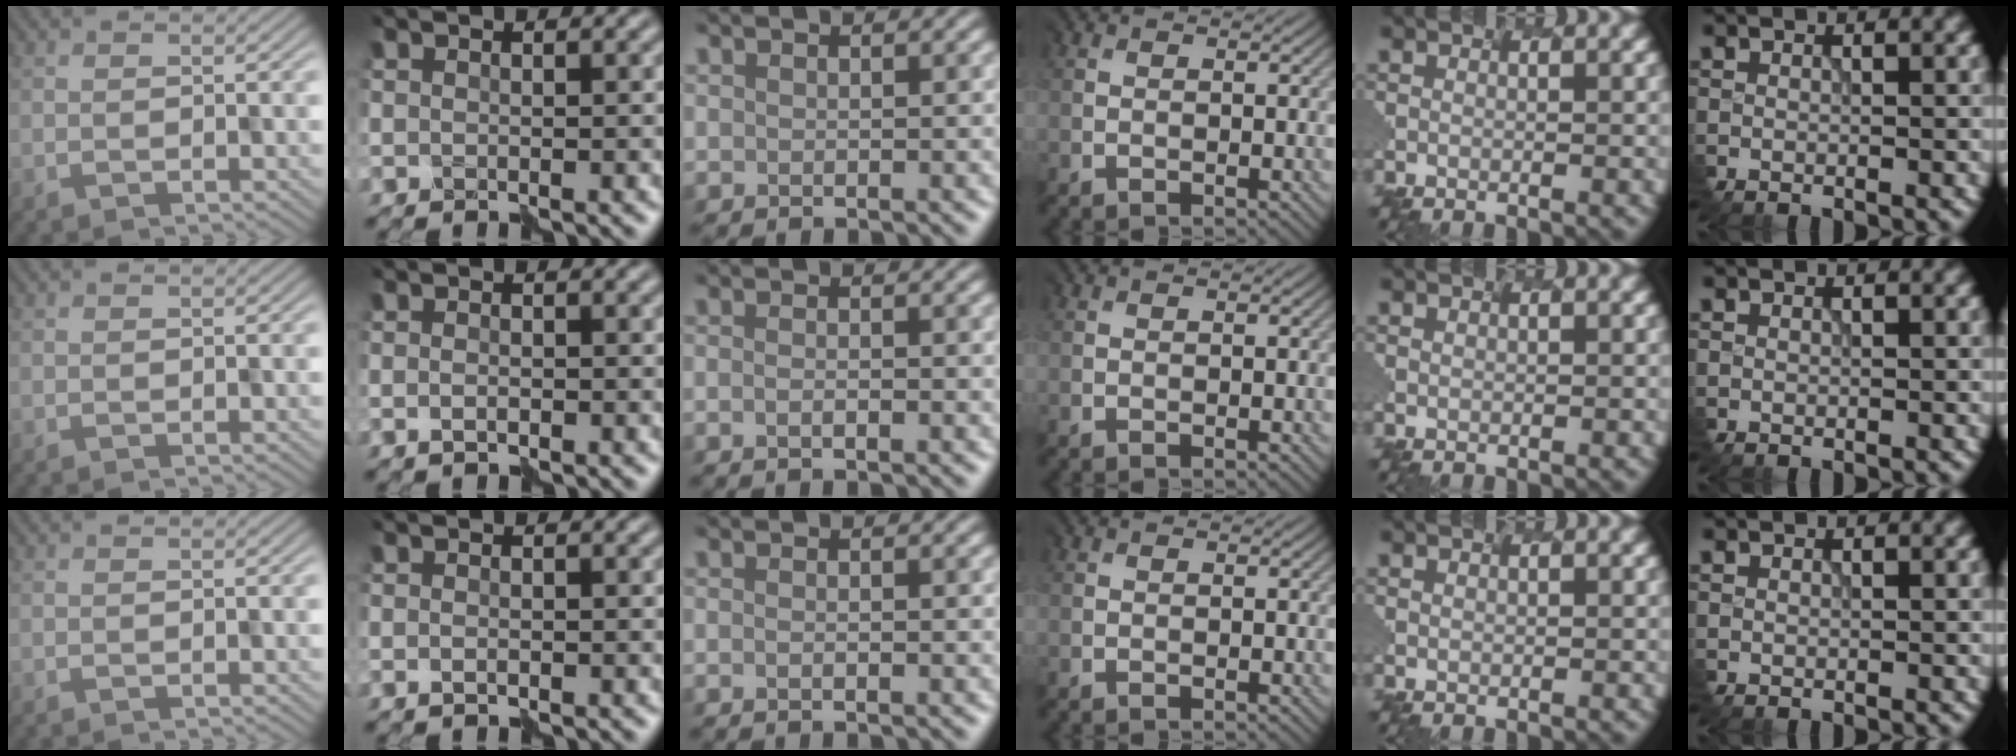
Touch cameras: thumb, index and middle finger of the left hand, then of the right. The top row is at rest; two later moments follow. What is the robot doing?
{"motion": "assemble", "object": "hinged jar"}